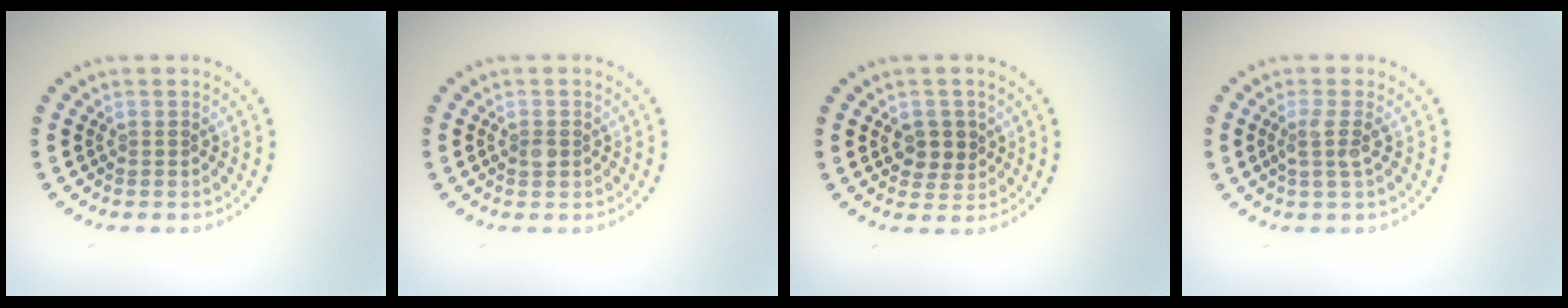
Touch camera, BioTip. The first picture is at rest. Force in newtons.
{"total": 0.9, "press": 0.9, "slide": 0.0}
{"total": 2.4, "press": 2.3, "slide": 0.7}
{"total": 1.8, "press": 1.3, "slide": 1.2}